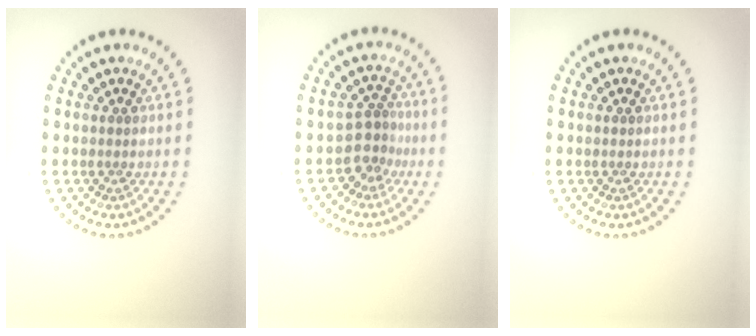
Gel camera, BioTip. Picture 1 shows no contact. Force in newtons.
{"total": 2.5, "press": 1.8, "slide": 1.7}
{"total": 0.0}